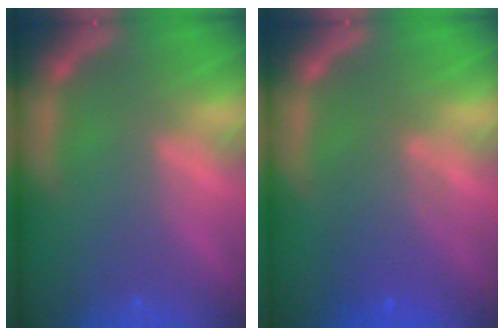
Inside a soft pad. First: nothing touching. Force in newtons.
{"total": 4.1}